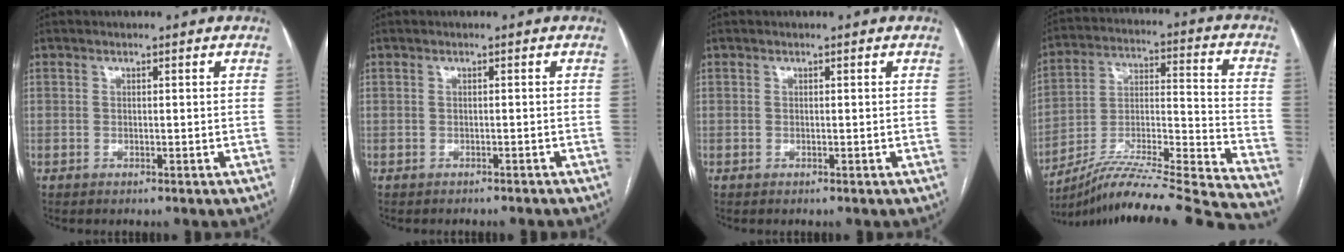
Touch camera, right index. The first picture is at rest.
{"total": 2.3, "force": [-2.2, 0.3, 0.6], "torque": [-0.011, -0.003, -0.028]}
{"total": 0.0}
{"total": 27.8, "force": [-25.0, -1.4, 12.0], "torque": [-0.148, -0.016, -0.388]}